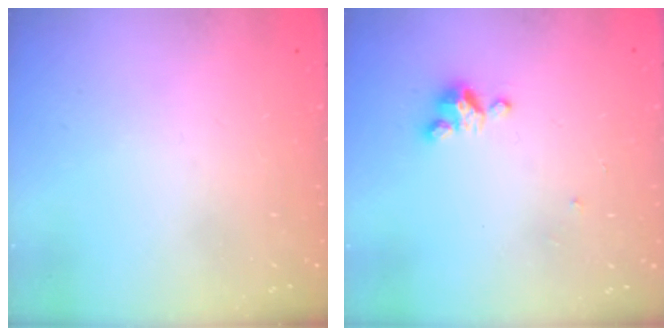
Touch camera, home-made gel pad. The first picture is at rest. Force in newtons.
{"total": 2.9, "press": 2.9, "slide": 0.3}